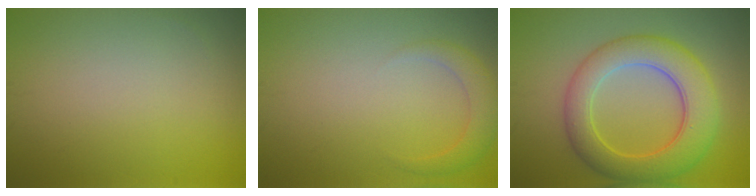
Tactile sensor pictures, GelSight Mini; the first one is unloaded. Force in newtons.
{"total": 2.3, "press": 2.3, "slide": 0.2}
{"total": 7.5, "press": 7.5, "slide": 0.1}